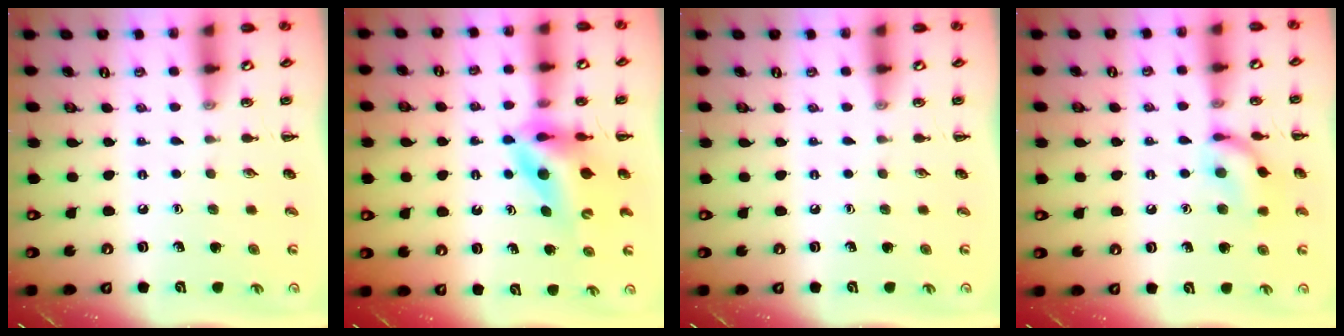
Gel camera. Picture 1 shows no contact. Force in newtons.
{"total": 9.4, "press": 9.0, "slide": 2.8}
{"total": 0.0}
{"total": 11.4, "press": 11.3, "slide": 0.9}